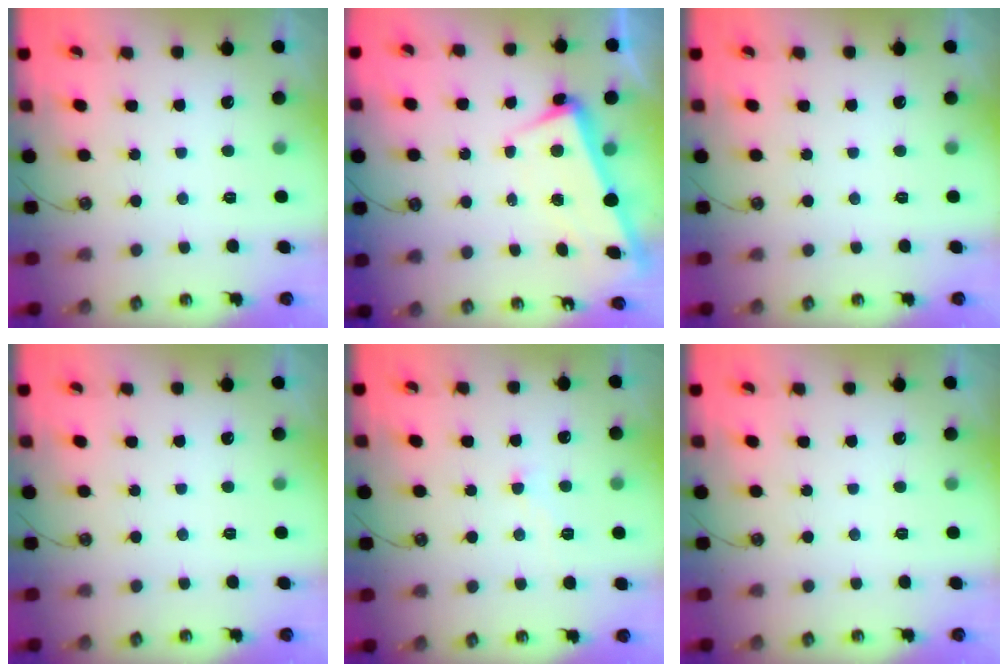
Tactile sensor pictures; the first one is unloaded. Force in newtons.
{"total": 2.9, "press": 2.8, "slide": 1.0}
{"total": 0.0}
{"total": 0.0}
{"total": 0.0}
{"total": 0.0}